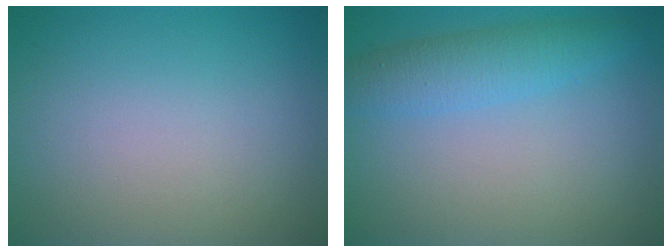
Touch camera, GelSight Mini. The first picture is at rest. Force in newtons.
{"total": 3.3, "press": 3.3, "slide": 0.1}